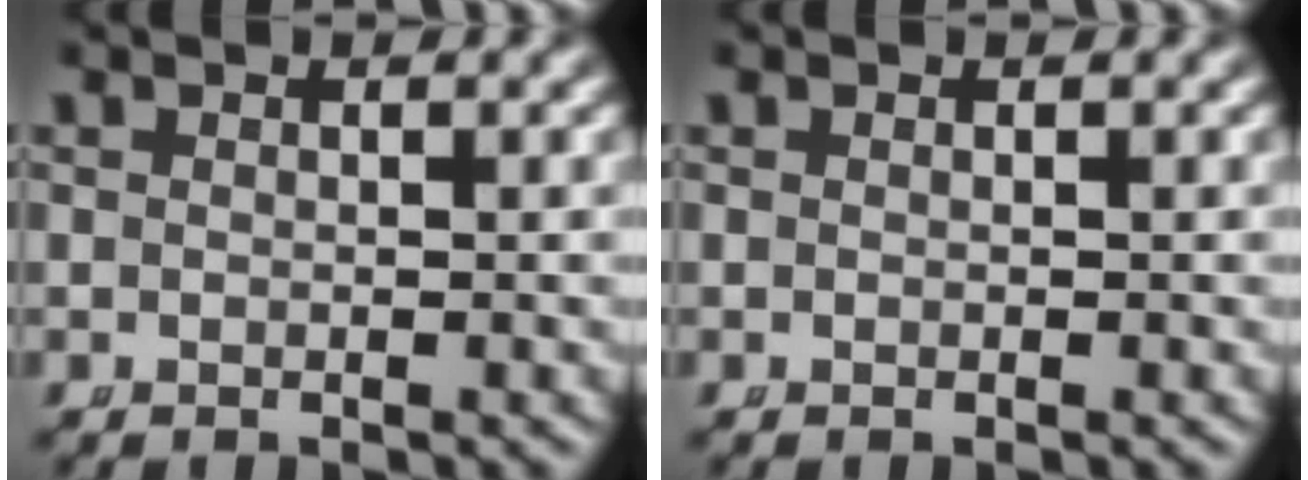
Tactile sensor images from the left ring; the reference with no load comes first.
{"total": 0.0}